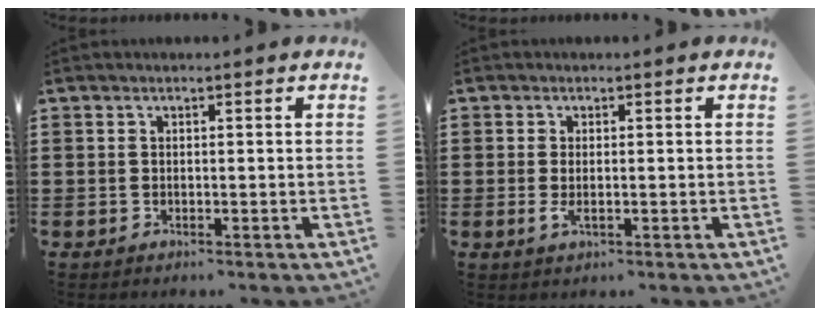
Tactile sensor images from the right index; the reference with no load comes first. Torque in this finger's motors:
{"motor_torque": [2.14, 0.00, 0.19, 0.01]}